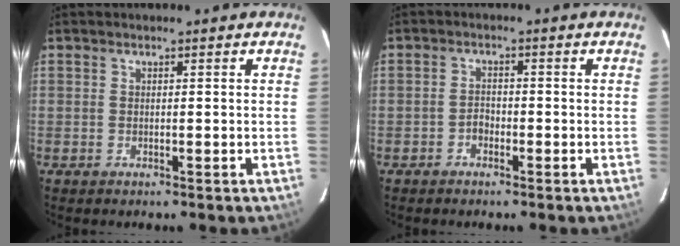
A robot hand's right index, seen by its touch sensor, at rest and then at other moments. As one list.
[{"total": 1.7, "force": [-1.1, 1.1, 0.7], "torque": [-0.012, 0.006, -0.021]}]